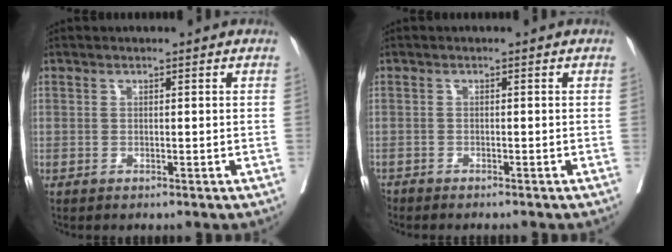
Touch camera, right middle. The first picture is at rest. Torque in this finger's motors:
{"motor_torque": [-0.01, -0.27, 0.07, 0.01]}